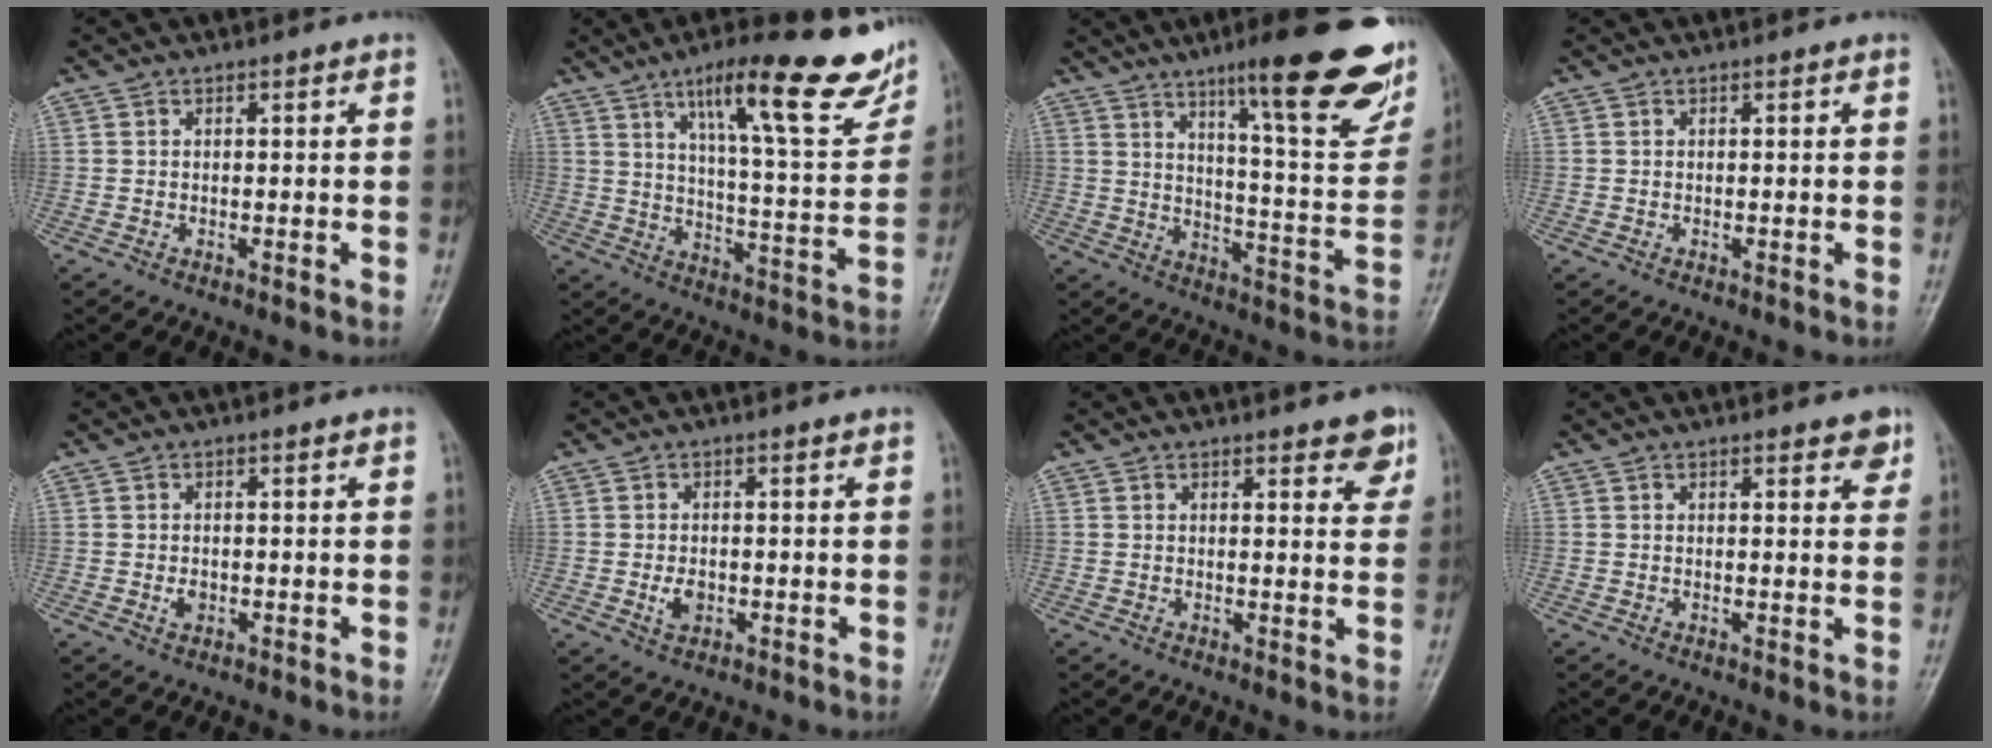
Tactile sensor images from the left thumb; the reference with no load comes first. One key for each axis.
{"total": 21.3, "fx": 13.2, "fy": 4.5, "fz": 16.1, "tx": -0.195, "ty": -0.051, "tz": 0.197}
{"total": 24.4, "fx": 14.7, "fy": 4.8, "fz": 18.8, "tx": -0.225, "ty": -0.062, "tz": 0.209}
{"total": 0.0}
{"total": 1.4, "fx": -0.2, "fy": 1.1, "fz": 1.0, "tx": -0.012, "ty": 0.000, "tz": 0.000}
{"total": 2.6, "fx": -0.4, "fy": 1.8, "fz": 1.9, "tx": -0.029, "ty": -0.001, "tz": -0.004}
{"total": 5.1, "fx": 3.5, "fy": 1.7, "fz": 3.3, "tx": -0.014, "ty": -0.018, "tz": 0.040}
{"total": 3.5, "fx": 2.4, "fy": 1.3, "fz": 2.1, "tx": -0.008, "ty": -0.011, "tz": 0.026}